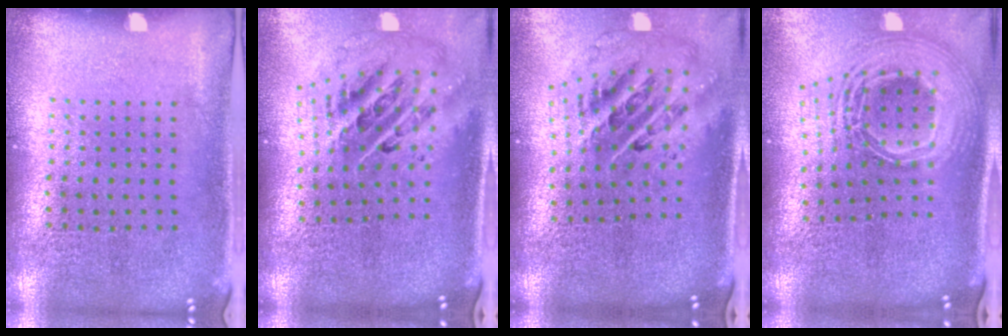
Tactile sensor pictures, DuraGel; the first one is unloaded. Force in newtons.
{"total": 2.8, "press": 1.9, "slide": 2.1}
{"total": 2.6, "press": 1.8, "slide": 2.0}
{"total": 2.8, "press": 2.0, "slide": 2.0}